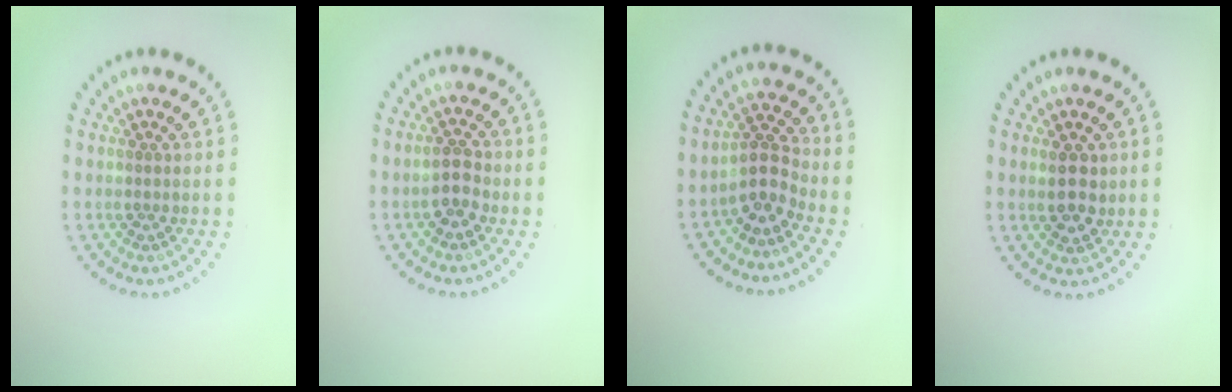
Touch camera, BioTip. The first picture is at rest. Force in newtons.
{"total": 2.2, "press": 2.2, "slide": 0.5}
{"total": 2.7, "press": 2.1, "slide": 1.6}
{"total": 2.6, "press": 2.5, "slide": 0.6}